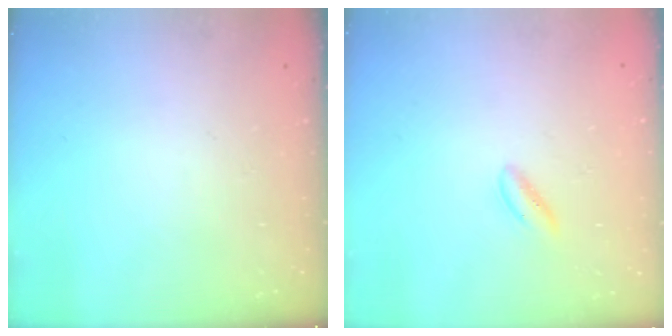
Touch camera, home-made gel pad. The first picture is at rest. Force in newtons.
{"total": 2.3, "press": 2.2, "slide": 0.9}